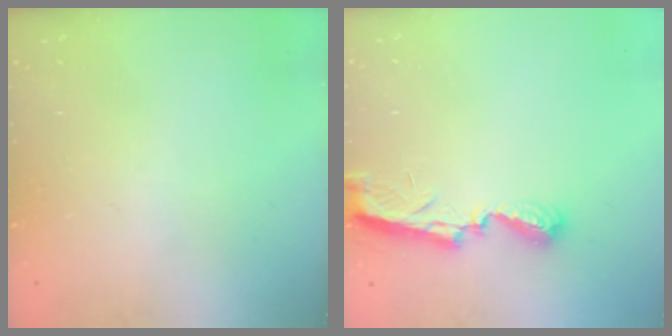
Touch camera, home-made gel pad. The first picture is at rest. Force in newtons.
{"total": 7.6, "press": 7.5, "slide": 0.3}